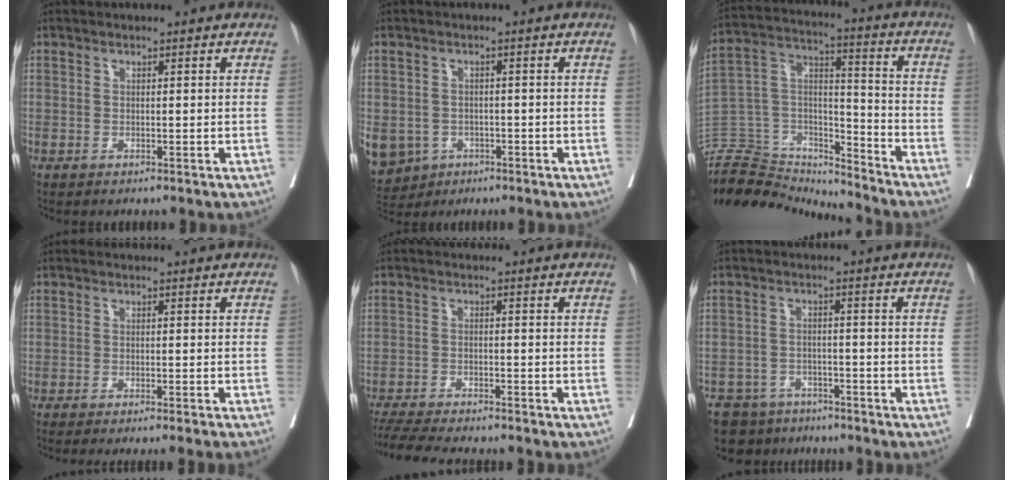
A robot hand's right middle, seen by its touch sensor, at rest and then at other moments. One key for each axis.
{"total": 14.8, "fx": -6.0, "fy": 12.5, "fz": 5.3, "tx": -0.165, "ty": -0.004, "tz": -0.075}
{"total": 19.2, "fx": -18.7, "fy": 3.6, "fz": 2.7, "tx": -0.052, "ty": 0.054, "tz": -0.316}
{"total": 8.1, "fx": -7.3, "fy": -0.9, "fz": 3.3, "tx": -0.016, "ty": -0.018, "tz": -0.095}
{"total": 9.8, "fx": -9.0, "fy": 0.5, "fz": 3.9, "tx": -0.059, "ty": -0.014, "tz": -0.141}
{"total": 7.9, "fx": -6.7, "fy": 4.1, "fz": 0.6, "tx": -0.006, "ty": 0.009, "tz": -0.097}